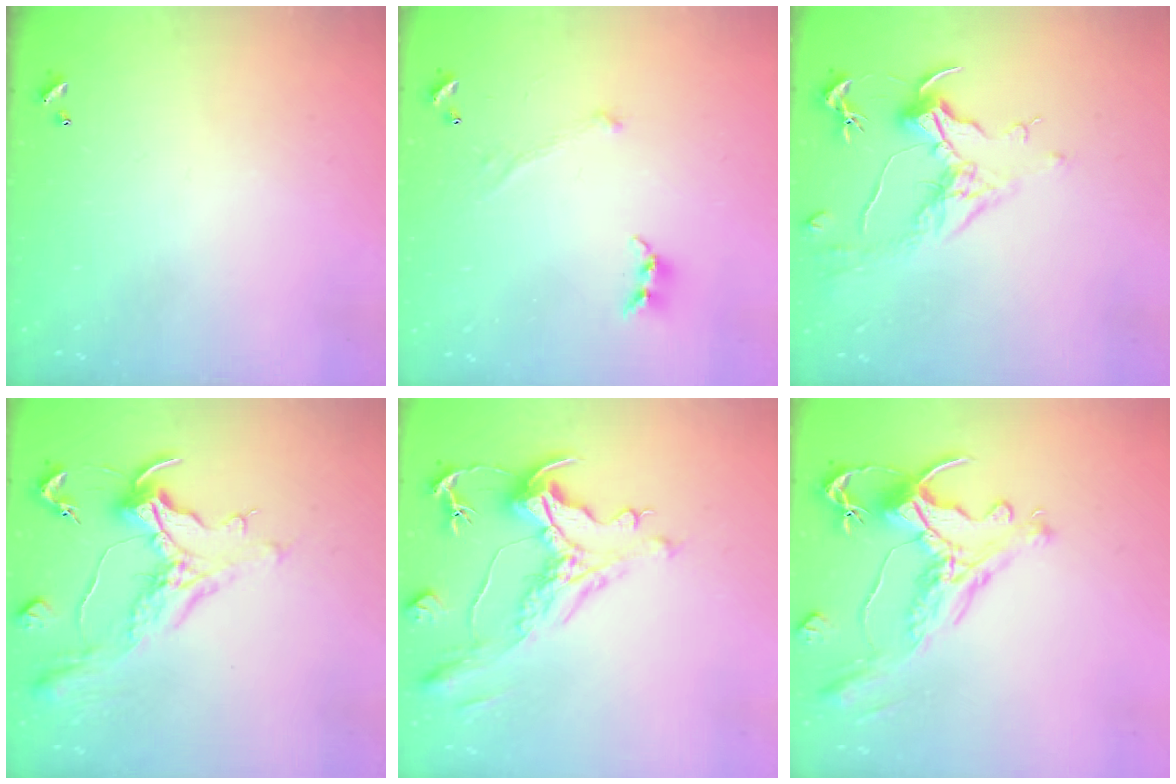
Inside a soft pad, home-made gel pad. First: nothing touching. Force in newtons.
{"total": 0.0}
{"total": 1.6, "press": 1.3, "slide": 0.9}
{"total": 1.6, "press": 1.5, "slide": 0.6}
{"total": 1.9, "press": 0.8, "slide": 1.7}
{"total": 1.5, "press": 0.7, "slide": 1.3}